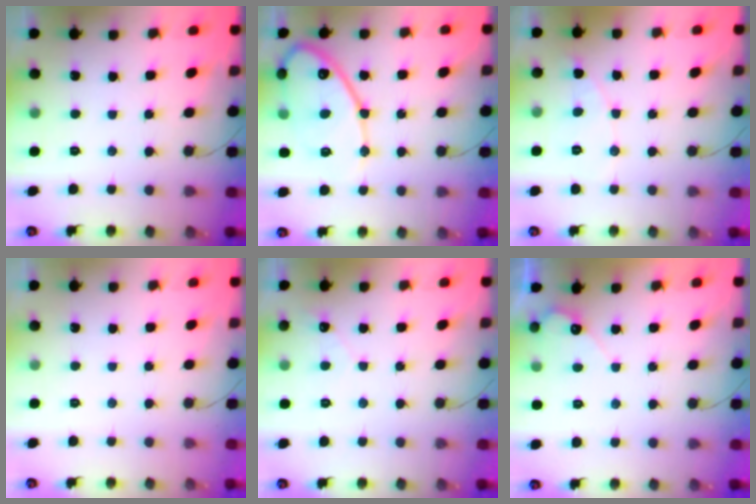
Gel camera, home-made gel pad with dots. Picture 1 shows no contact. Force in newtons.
{"total": 16.1, "press": 16.0, "slide": 1.3}
{"total": 4.2, "press": 4.2, "slide": 0.3}
{"total": 0.0}
{"total": 2.4, "press": 2.4, "slide": 0.2}
{"total": 4.2, "press": 4.2, "slide": 0.2}